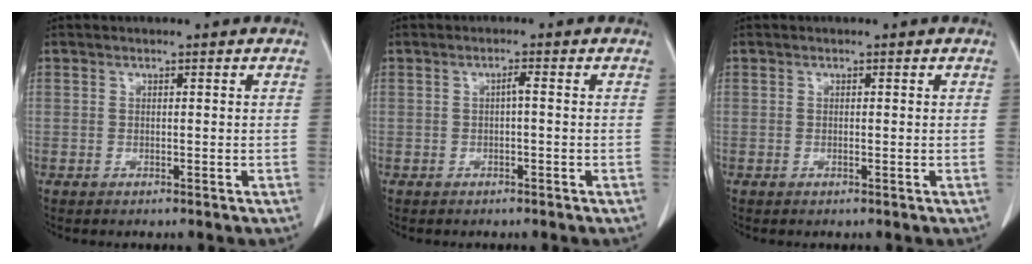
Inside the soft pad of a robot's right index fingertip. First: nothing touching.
{"total": 1.1, "force": [-0.1, 0.1, 1.0], "torque": [-0.017, 0.003, -0.001]}
{"total": 0.0}